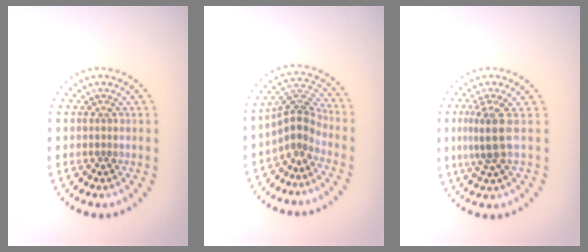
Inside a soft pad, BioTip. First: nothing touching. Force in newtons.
{"total": 3.0, "press": 2.2, "slide": 2.0}
{"total": 2.8, "press": 2.0, "slide": 1.9}